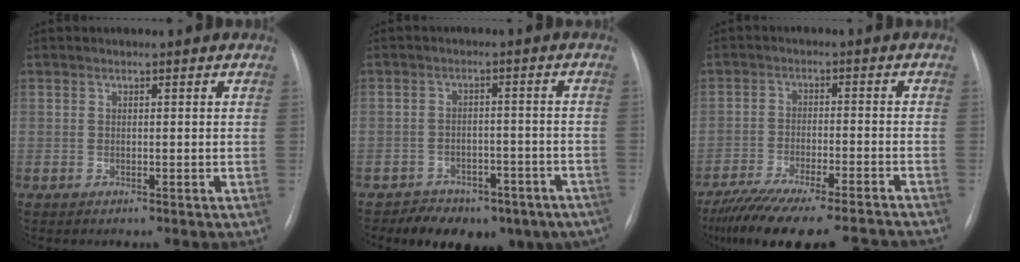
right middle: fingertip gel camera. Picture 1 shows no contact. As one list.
[{"total": 13.5, "force": [-9.5, 7.9, 5.6], "torque": [-0.071, 0.020, -0.117]}, {"total": 19.1, "force": [-16.9, 2.3, 8.7], "torque": [-0.138, -0.024, -0.248]}]